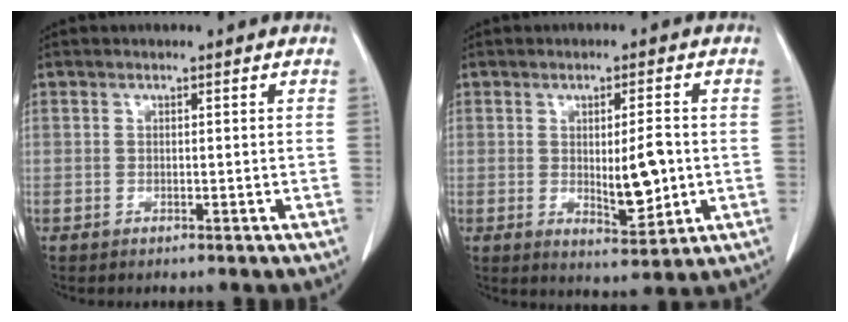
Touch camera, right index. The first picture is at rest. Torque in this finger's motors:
{"motor_torque": [0.19, 0.16, 0.17, 0.06]}